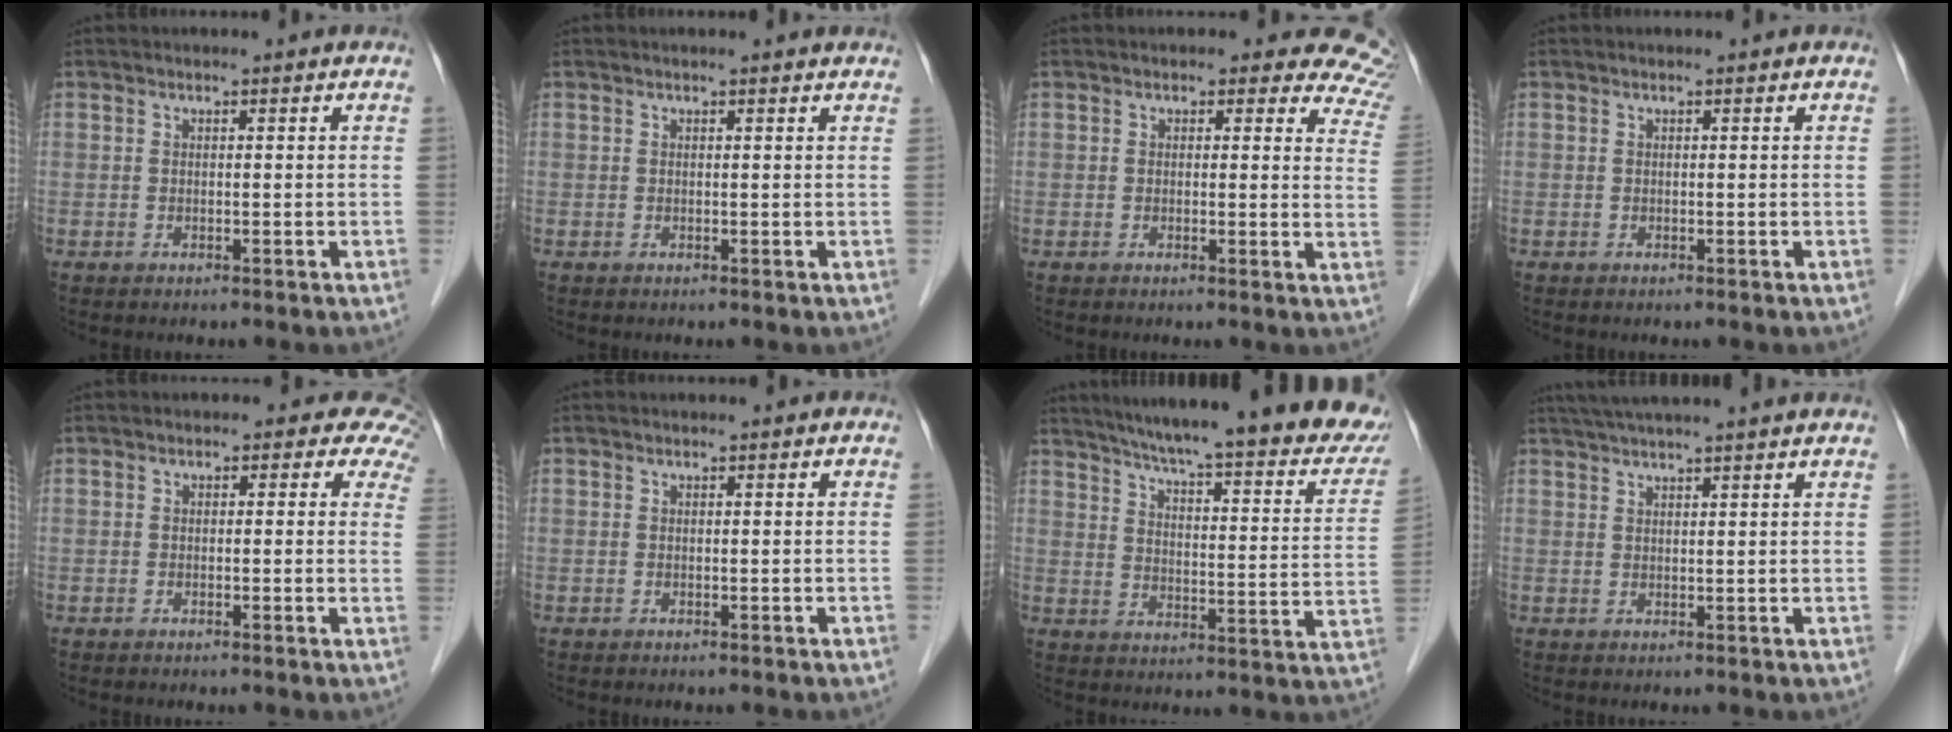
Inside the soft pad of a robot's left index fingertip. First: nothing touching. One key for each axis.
{"total": 1.5, "fx": 1.4, "fy": 0.1, "fz": 0.6, "tx": -0.013, "ty": 0.003, "tz": 0.010}
{"total": 9.7, "fx": 8.4, "fy": 4.1, "fz": 2.5, "tx": 0.021, "ty": -0.032, "tz": 0.044}
{"total": 0.0}
{"total": 4.8, "fx": 3.3, "fy": 3.0, "fz": 1.8, "tx": 0.002, "ty": 0.000, "tz": 0.003}
{"total": 0.0}
{"total": 28.1, "fx": 23.0, "fy": 3.7, "fz": 15.7, "tx": -0.217, "ty": -0.040, "tz": 0.281}
{"total": 9.6, "fx": 8.2, "fy": -0.9, "fz": 4.8, "tx": -0.079, "ty": 0.034, "tz": 0.106}